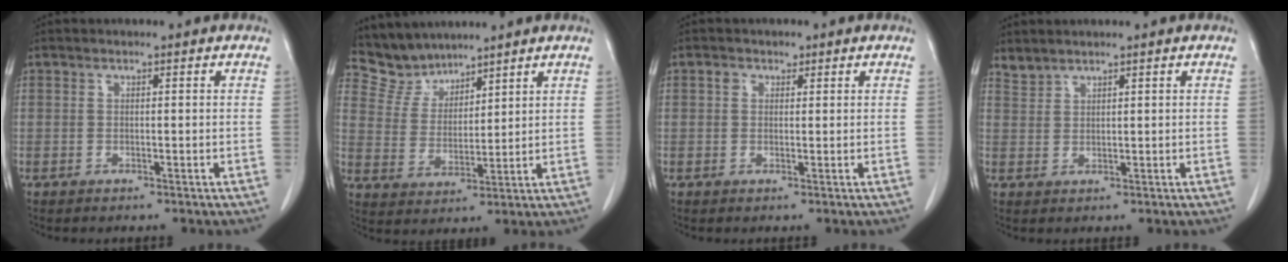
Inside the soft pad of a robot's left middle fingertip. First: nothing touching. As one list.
[{"total": 6.3, "force": [6.0, 1.8, -0.3], "torque": [-0.001, 0.006, 0.132]}, {"total": 1.5, "force": [0.7, 1.2, 0.5], "torque": [-0.009, 0.005, 0.009]}, {"total": 1.8, "force": [1.8, 0.2, -0.1], "torque": [-0.001, 0.006, 0.041]}]